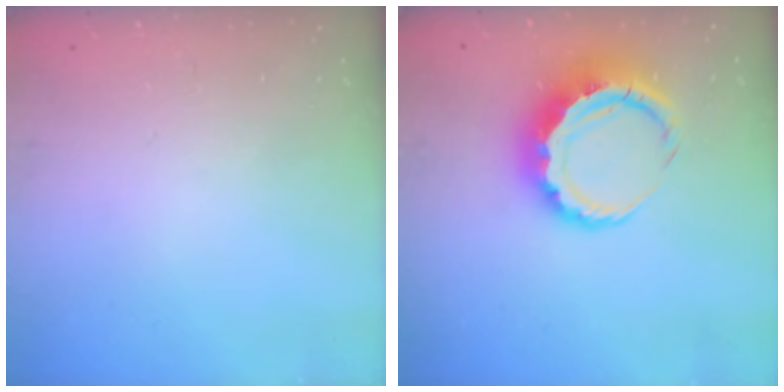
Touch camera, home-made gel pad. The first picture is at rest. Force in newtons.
{"total": 8.4, "press": 8.2, "slide": 1.7}